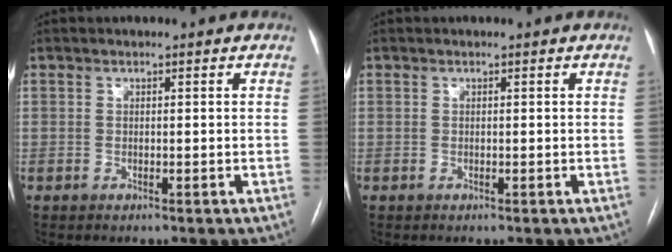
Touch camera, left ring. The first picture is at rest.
{"total": 0.0}